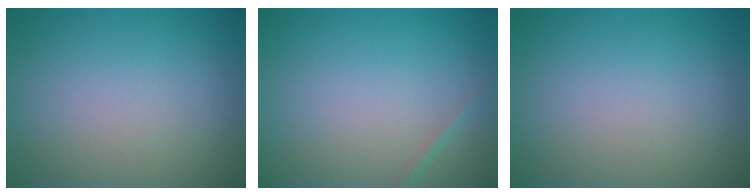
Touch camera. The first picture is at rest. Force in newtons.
{"total": 0.6, "press": 0.6, "slide": 0.0}
{"total": 0.0}